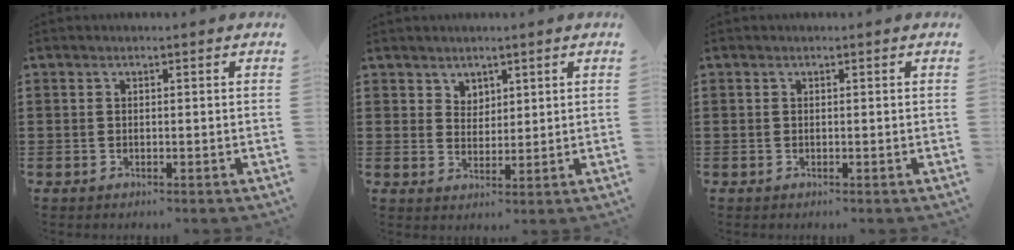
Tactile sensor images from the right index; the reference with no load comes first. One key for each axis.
{"total": 3.0, "fx": 2.3, "fy": 1.9, "fz": 0.0, "tx": -0.008, "ty": 0.005, "tz": 0.044}
{"total": 0.0}